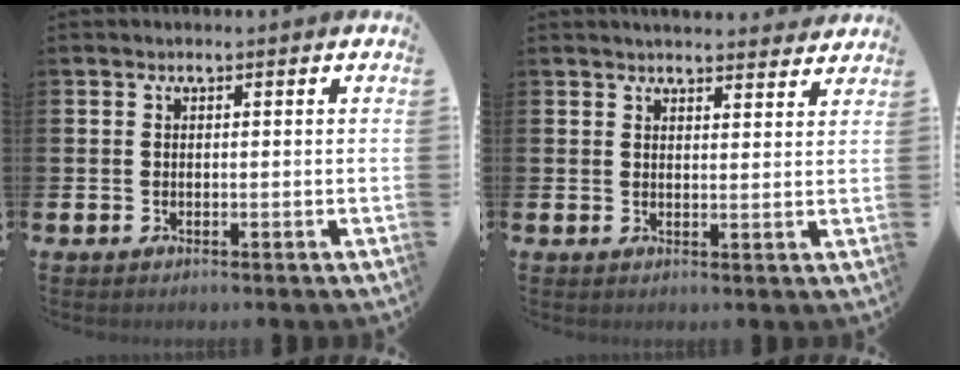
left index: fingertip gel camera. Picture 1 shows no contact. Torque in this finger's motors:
{"motor_torque": [0.79, -0.81, 0.39, 0.08]}